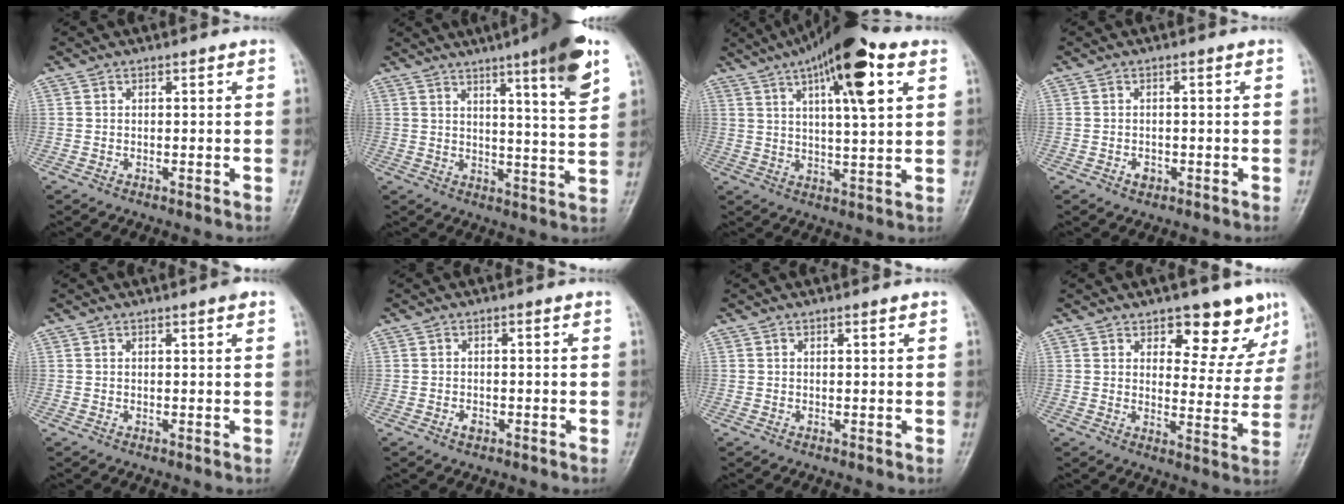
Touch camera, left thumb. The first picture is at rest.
{"total": 13.8, "force": [7.8, 1.3, 11.3], "torque": [-0.149, -0.037, 0.107]}
{"total": 16.7, "force": [7.8, 4.5, 14.1], "torque": [-0.207, -0.009, 0.119]}
{"total": 1.6, "force": [-0.7, 1.2, 0.9], "torque": [-0.008, 0.005, -0.010]}
{"total": 1.2, "force": [0.7, 0.1, 1.0], "torque": [-0.014, 0.000, 0.007]}
{"total": 1.4, "force": [-0.6, 0.9, 0.9], "torque": [-0.012, 0.004, -0.011]}
{"total": 0.6, "force": [0.4, 0.1, 0.4], "torque": [-0.007, -0.001, 0.006]}
{"total": 10.0, "force": [7.1, 5.1, 4.8], "torque": [-0.013, -0.045, 0.091]}